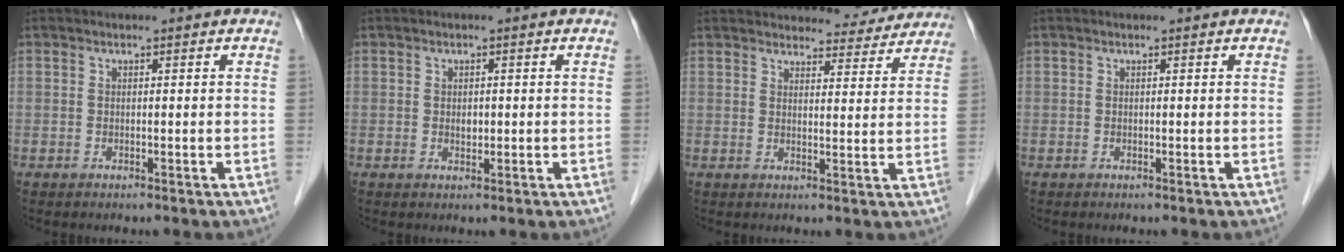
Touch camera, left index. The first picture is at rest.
{"total": 1.2, "force": [0.0, 0.8, 0.9], "torque": [-0.014, 0.000, 0.003]}
{"total": 9.2, "force": [8.8, 2.2, 1.4], "torque": [0.002, 0.000, 0.095]}
{"total": 0.0}